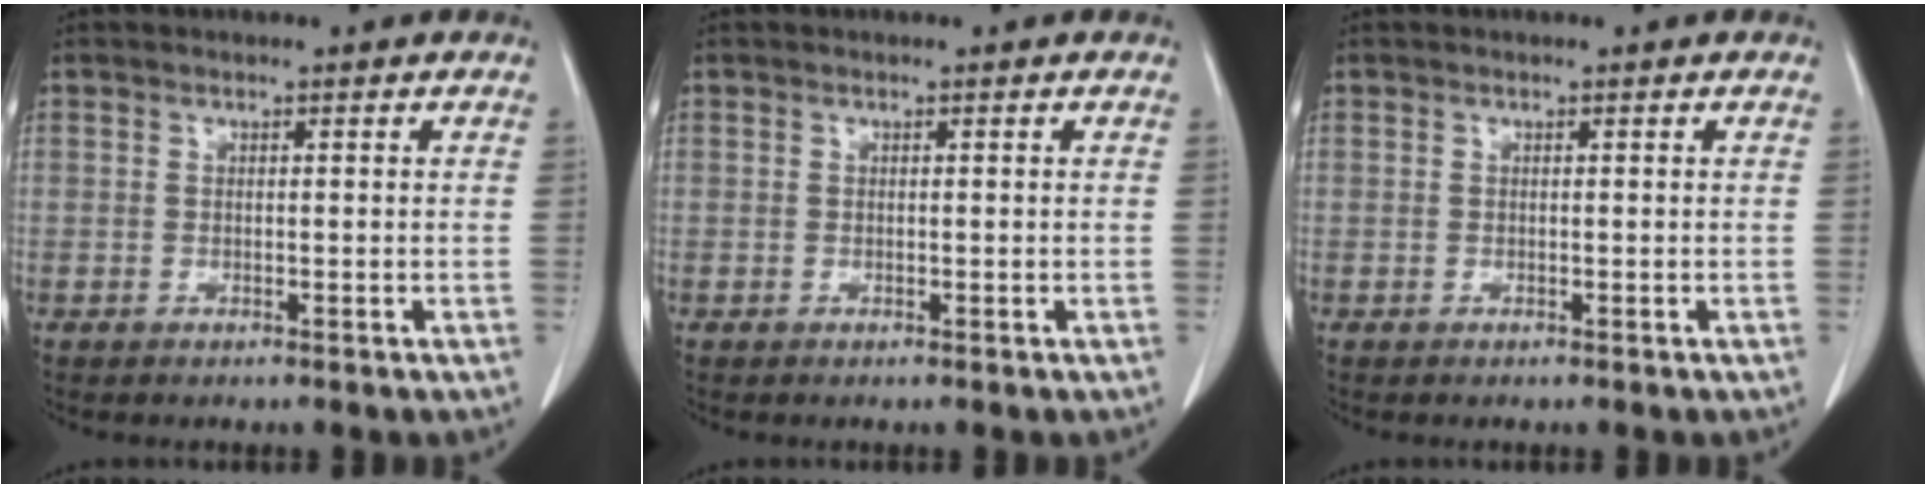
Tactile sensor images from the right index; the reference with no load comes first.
{"total": 0.0}
{"total": 0.0}